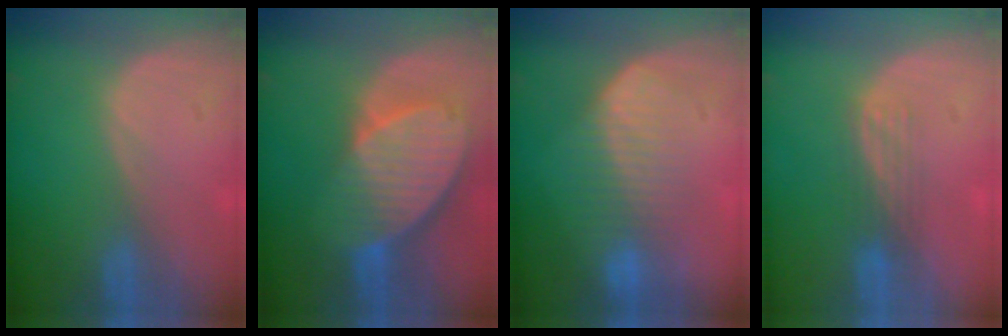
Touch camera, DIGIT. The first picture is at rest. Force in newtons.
{"total": 10.2, "press": 8.9, "slide": 5.1}
{"total": 6.8, "press": 6.7, "slide": 1.4}
{"total": 2.9, "press": 2.7, "slide": 1.1}